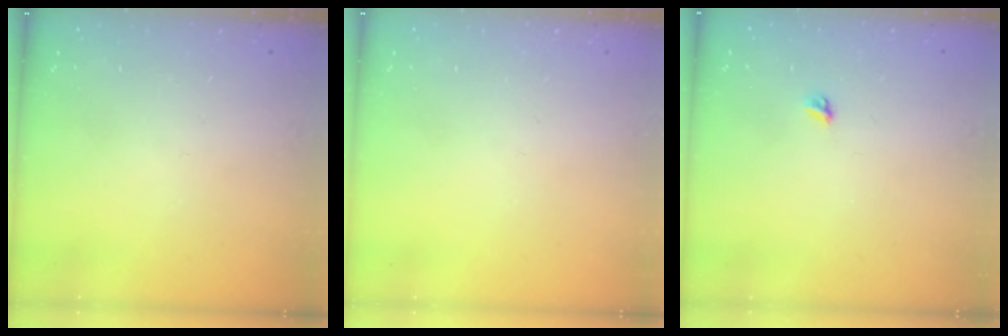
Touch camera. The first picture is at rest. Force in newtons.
{"total": 0.0}
{"total": 3.9, "press": 3.8, "slide": 0.5}